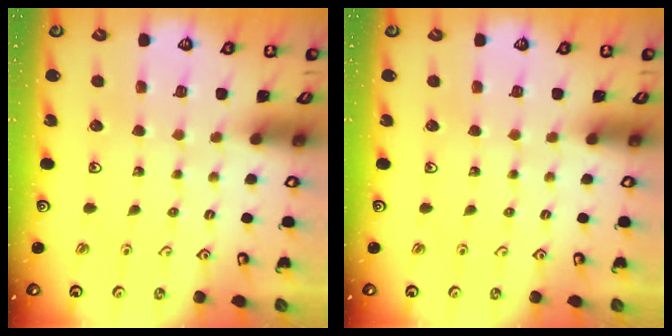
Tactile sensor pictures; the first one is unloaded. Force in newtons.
{"total": 0.0}